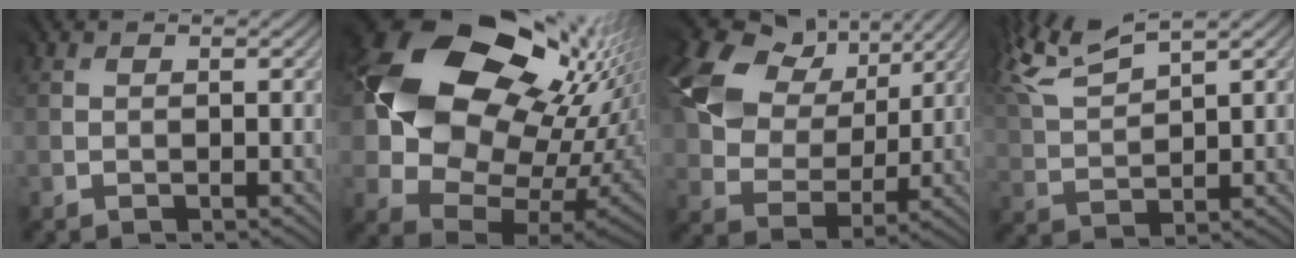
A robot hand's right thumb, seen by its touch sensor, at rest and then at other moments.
{"total": 18.3, "force": [6.6, 13.5, 10.3], "torque": [-0.241, -0.001, 0.146]}
{"total": 14.1, "force": [5.8, 9.8, 8.4], "torque": [-0.210, 0.022, 0.107]}
{"total": 8.5, "force": [7.2, 1.5, 4.3], "torque": [-0.127, 0.023, 0.148]}